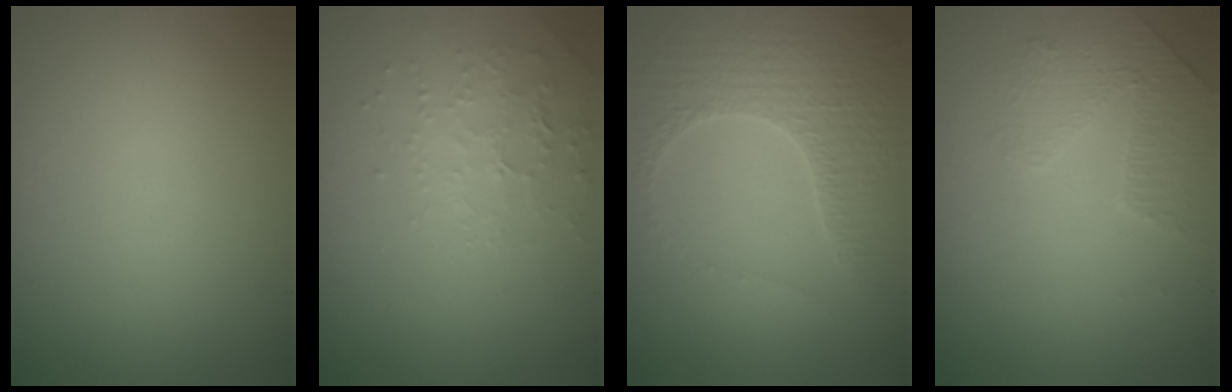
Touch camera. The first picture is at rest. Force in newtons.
{"total": 2.2, "press": 2.1, "slide": 0.6}
{"total": 3.3, "press": 3.1, "slide": 1.0}
{"total": 1.6, "press": 1.2, "slide": 1.1}